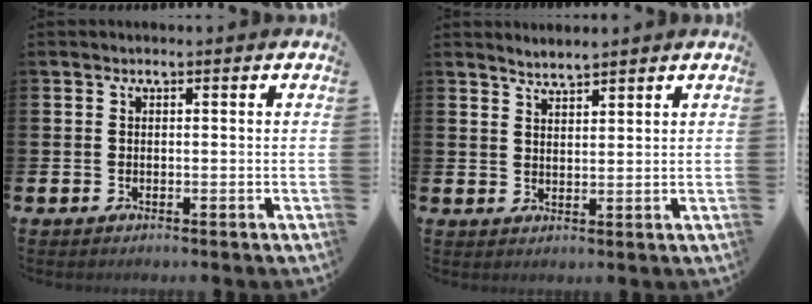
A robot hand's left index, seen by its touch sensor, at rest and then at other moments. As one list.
[{"total": 2.7, "force": [2.7, 0.0, 0.0], "torque": [-0.007, -0.008, 0.050]}]